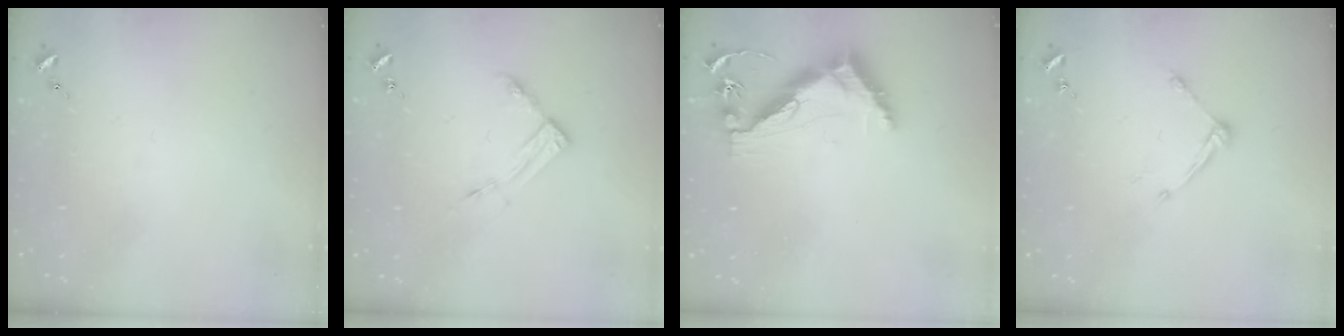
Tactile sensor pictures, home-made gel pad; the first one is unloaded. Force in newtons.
{"total": 7.4, "press": 7.4, "slide": 0.6}
{"total": 12.8, "press": 12.8, "slide": 0.8}
{"total": 7.3, "press": 7.3, "slide": 0.5}